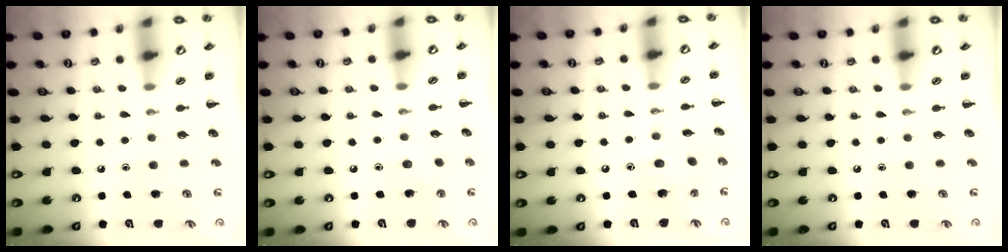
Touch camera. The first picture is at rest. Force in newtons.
{"total": 3.8, "press": 3.6, "slide": 1.1}
{"total": 6.7, "press": 6.5, "slide": 1.6}
{"total": 0.0}